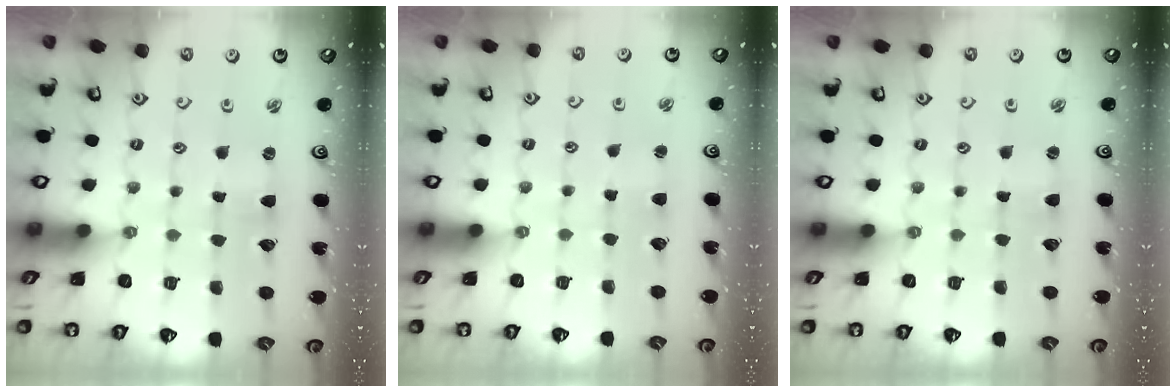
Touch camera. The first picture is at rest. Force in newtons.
{"total": 2.1, "press": 2.1, "slide": 0.3}
{"total": 0.5, "press": 0.4, "slide": 0.3}